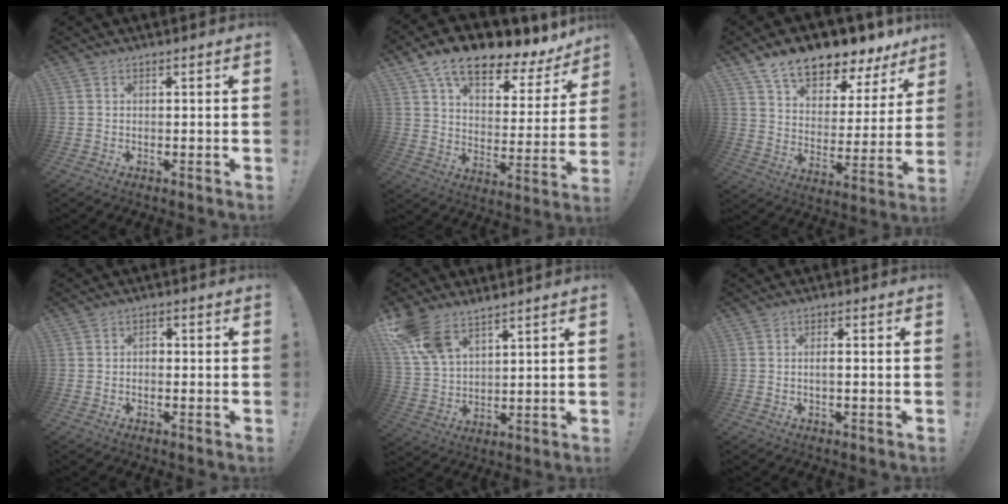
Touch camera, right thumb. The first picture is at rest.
{"total": 14.1, "force": [9.6, 6.1, 8.5], "torque": [-0.138, -0.065, 0.161]}
{"total": 12.8, "force": [10.8, 4.6, 5.1], "torque": [-0.095, -0.086, 0.190]}
{"total": 1.3, "force": [-0.7, 0.9, 0.6], "torque": [-0.010, 0.004, -0.014]}
{"total": 11.5, "force": [8.5, 5.6, 5.5], "torque": [-0.115, -0.037, 0.167]}
{"total": 2.1, "force": [-0.4, 0.4, 2.1], "torque": [-0.038, 0.004, -0.009]}